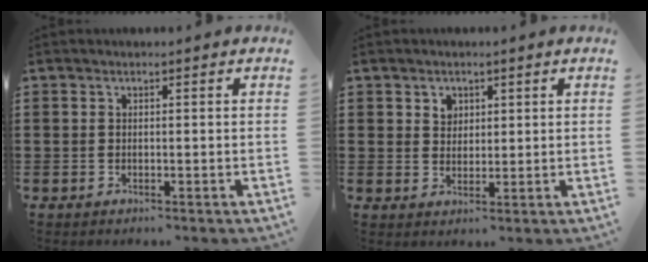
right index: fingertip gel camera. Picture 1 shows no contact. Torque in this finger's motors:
{"motor_torque": [0.03, 0.03, 0.02, 0.03]}